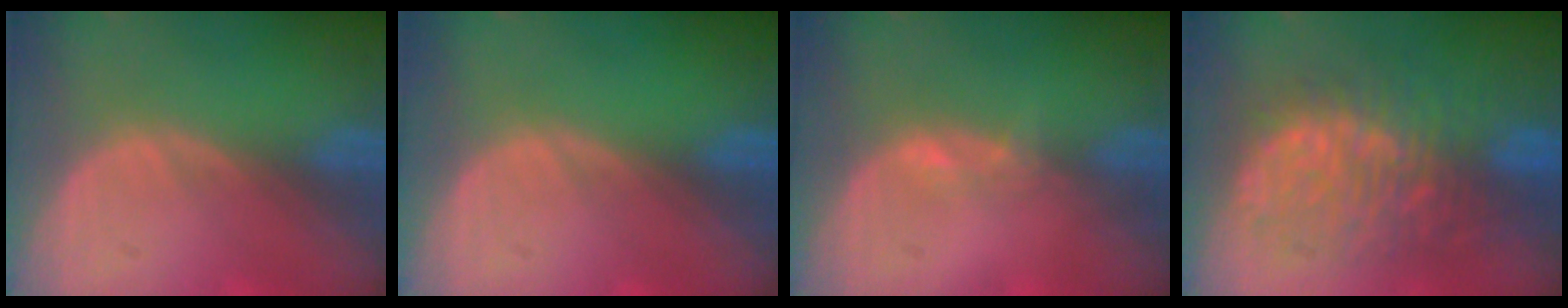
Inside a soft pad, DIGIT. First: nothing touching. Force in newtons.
{"total": 0.0}
{"total": 1.3, "press": 1.2, "slide": 0.5}
{"total": 11.9, "press": 11.8, "slide": 1.4}